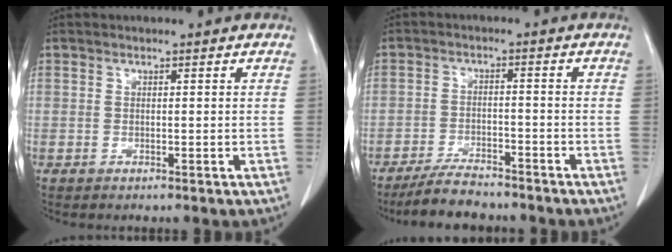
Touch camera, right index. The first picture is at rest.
{"total": 6.5, "force": [-5.8, 1.6, 2.4], "torque": [-0.047, -0.013, -0.101]}